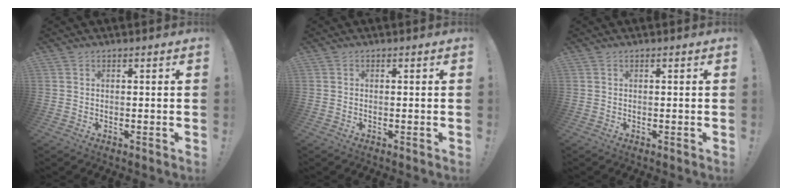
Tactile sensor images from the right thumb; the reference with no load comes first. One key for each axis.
{"total": 0.0}
{"total": 0.0}